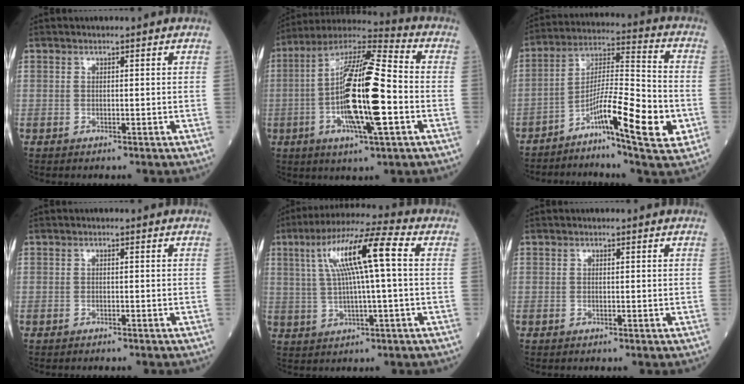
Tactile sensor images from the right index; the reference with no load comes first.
{"total": 19.0, "force": [-2.9, 2.9, 18.6], "torque": [-0.357, 0.001, -0.055]}
{"total": 14.8, "force": [-6.3, 1.7, 13.3], "torque": [-0.236, 0.000, -0.107]}
{"total": 1.4, "force": [-1.0, 0.5, 0.7], "torque": [-0.020, -0.004, -0.009]}
{"total": 12.8, "force": [2.7, 1.1, 12.4], "torque": [-0.237, 0.028, 0.048]}
{"total": 0.0}